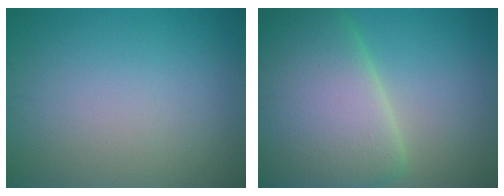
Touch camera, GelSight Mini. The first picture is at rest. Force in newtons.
{"total": 11.8, "press": 11.7, "slide": 0.5}